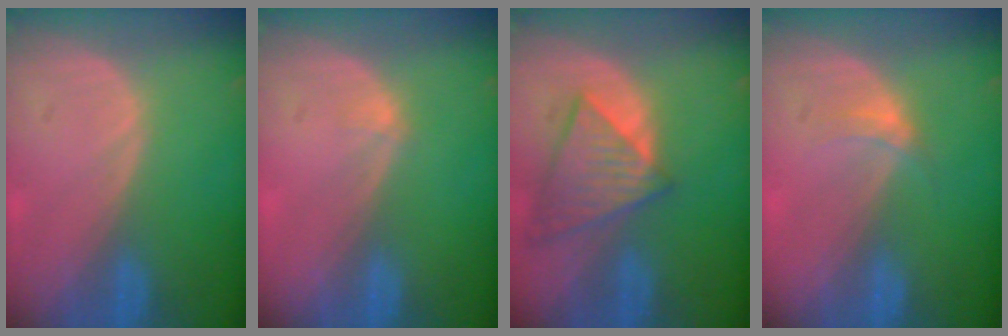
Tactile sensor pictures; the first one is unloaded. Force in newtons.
{"total": 0.8, "press": 0.6, "slide": 0.5}
{"total": 8.1, "press": 7.2, "slide": 3.6}
{"total": 2.3, "press": 1.9, "slide": 1.3}